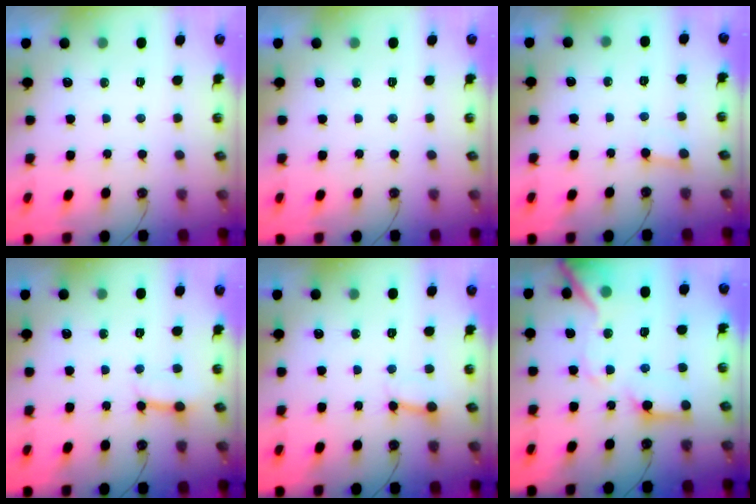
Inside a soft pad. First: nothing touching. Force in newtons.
{"total": 0.0}
{"total": 2.2, "press": 2.2, "slide": 0.1}
{"total": 2.9, "press": 2.9, "slide": 0.2}
{"total": 3.1, "press": 3.0, "slide": 0.4}
{"total": 13.5, "press": 13.4, "slide": 1.5}